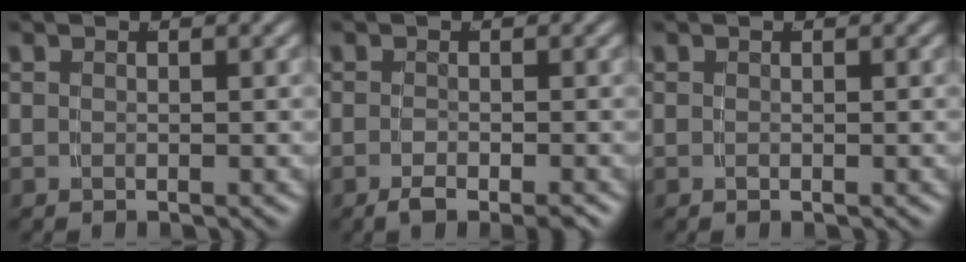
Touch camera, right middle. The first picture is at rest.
{"total": 1.9, "force": [-1.4, -0.1, 1.2], "torque": [-0.025, -0.010, -0.018]}
{"total": 0.0}